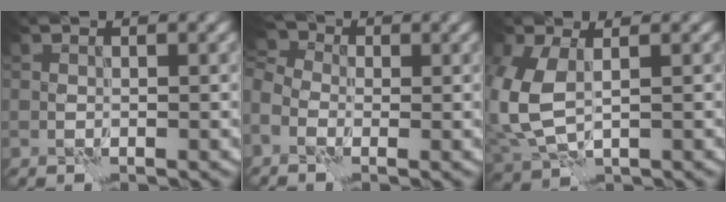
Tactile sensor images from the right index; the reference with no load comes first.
{"total": 5.3, "force": [-1.0, 4.0, 3.4], "torque": [-0.085, 0.014, -0.019]}
{"total": 6.1, "force": [0.5, 3.6, 4.9], "torque": [-0.139, -0.004, 0.015]}